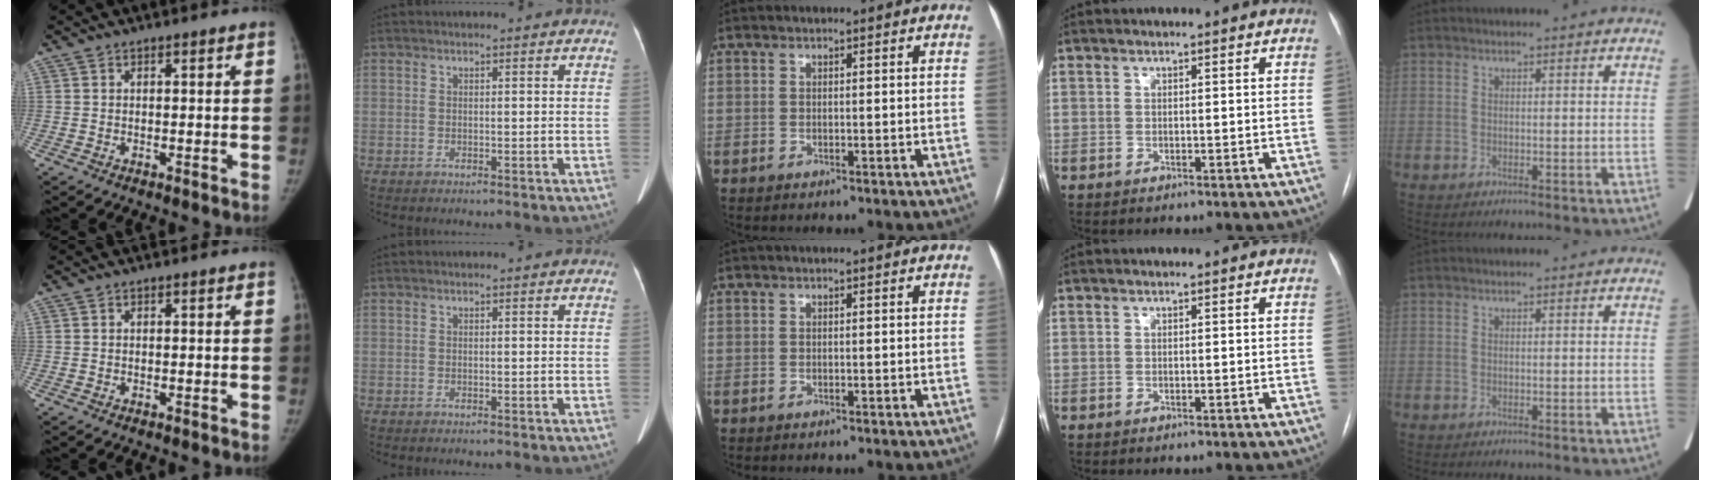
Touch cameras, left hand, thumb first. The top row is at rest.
{}